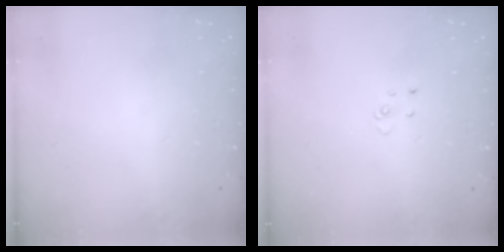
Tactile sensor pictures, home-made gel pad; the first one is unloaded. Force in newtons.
{"total": 2.9, "press": 2.9, "slide": 0.2}